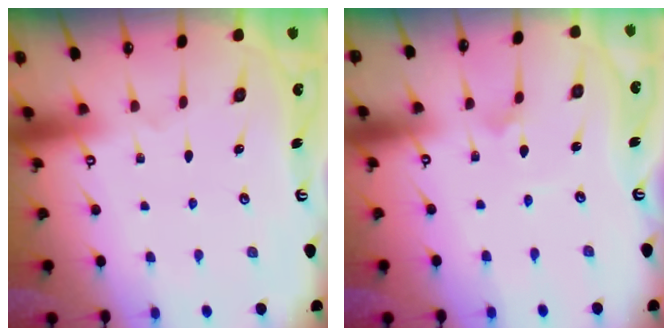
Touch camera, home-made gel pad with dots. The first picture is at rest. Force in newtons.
{"total": 3.1, "press": 3.0, "slide": 0.5}